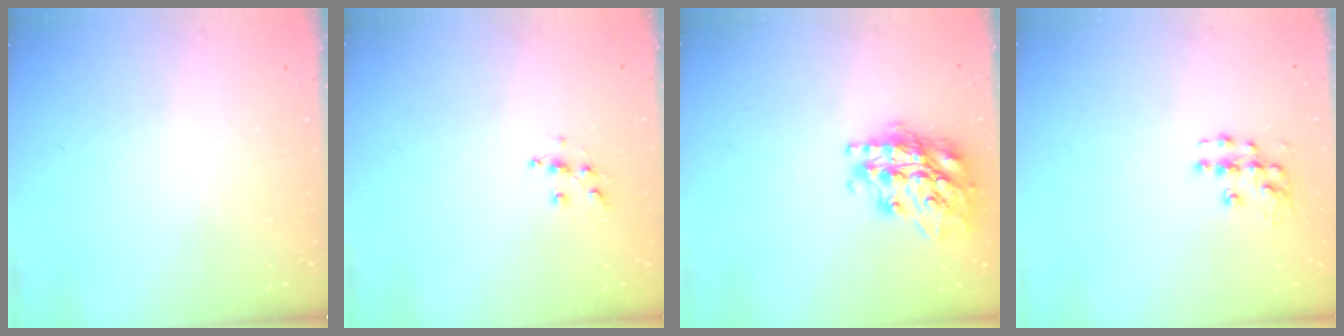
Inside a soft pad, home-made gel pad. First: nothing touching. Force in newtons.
{"total": 6.1, "press": 6.1, "slide": 0.4}
{"total": 20.3, "press": 20.3, "slide": 1.6}
{"total": 7.8, "press": 7.8, "slide": 0.4}